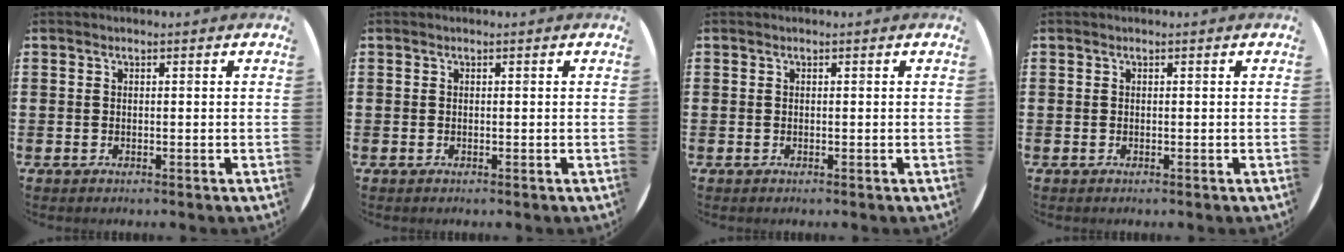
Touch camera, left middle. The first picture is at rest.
{"total": 0.0}
{"total": 0.0}
{"total": 0.0}